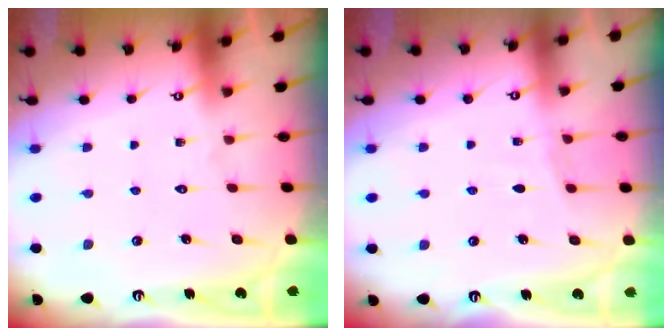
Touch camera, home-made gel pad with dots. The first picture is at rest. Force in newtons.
{"total": 2.4, "press": 2.4, "slide": 0.4}